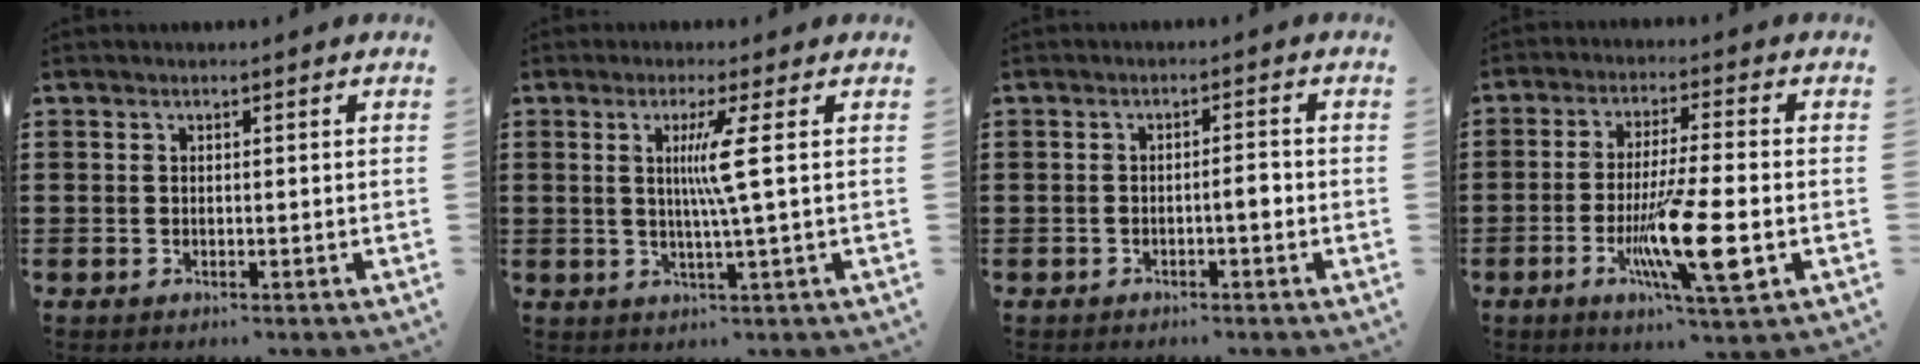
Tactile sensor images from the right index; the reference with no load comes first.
{"total": 4.7, "force": [0.9, -1.1, 4.4], "torque": [-0.085, -0.012, 0.012]}
{"total": 2.0, "force": [-0.6, 0.3, 1.9], "torque": [-0.035, 0.001, -0.011]}
{"total": 13.0, "force": [-3.6, 2.1, 12.3], "torque": [-0.236, -0.015, -0.064]}